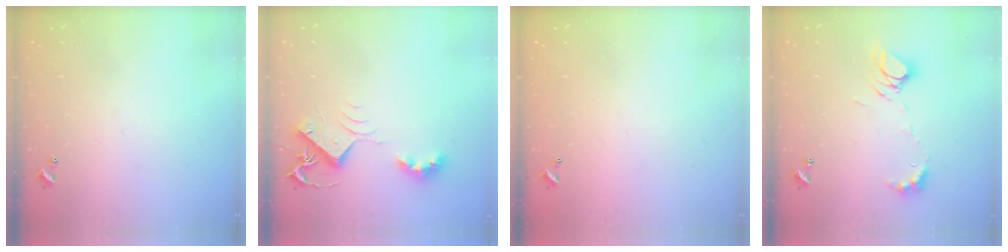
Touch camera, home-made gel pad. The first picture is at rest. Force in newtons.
{"total": 7.1, "press": 7.1, "slide": 1.0}
{"total": 2.9, "press": 2.9, "slide": 0.1}
{"total": 8.4, "press": 8.4, "slide": 1.0}